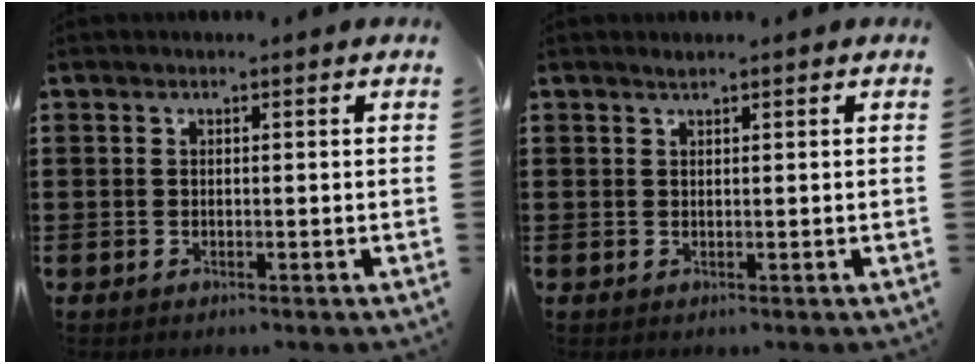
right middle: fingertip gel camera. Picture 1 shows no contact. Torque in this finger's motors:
{"motor_torque": [0.00, 0.00, 0.00, -0.01]}